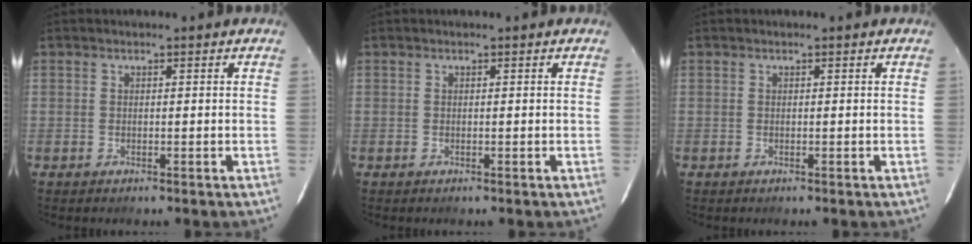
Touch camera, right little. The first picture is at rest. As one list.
[{"total": 0.0}, {"total": 0.0}]